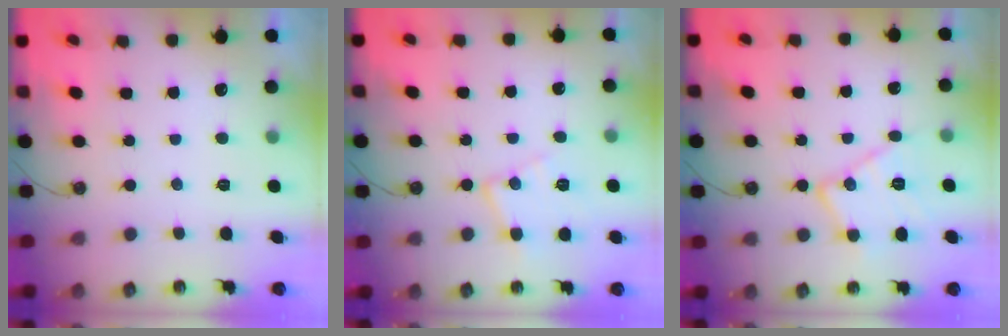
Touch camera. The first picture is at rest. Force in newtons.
{"total": 11.4, "press": 11.4, "slide": 0.8}
{"total": 14.1, "press": 14.1, "slide": 0.7}